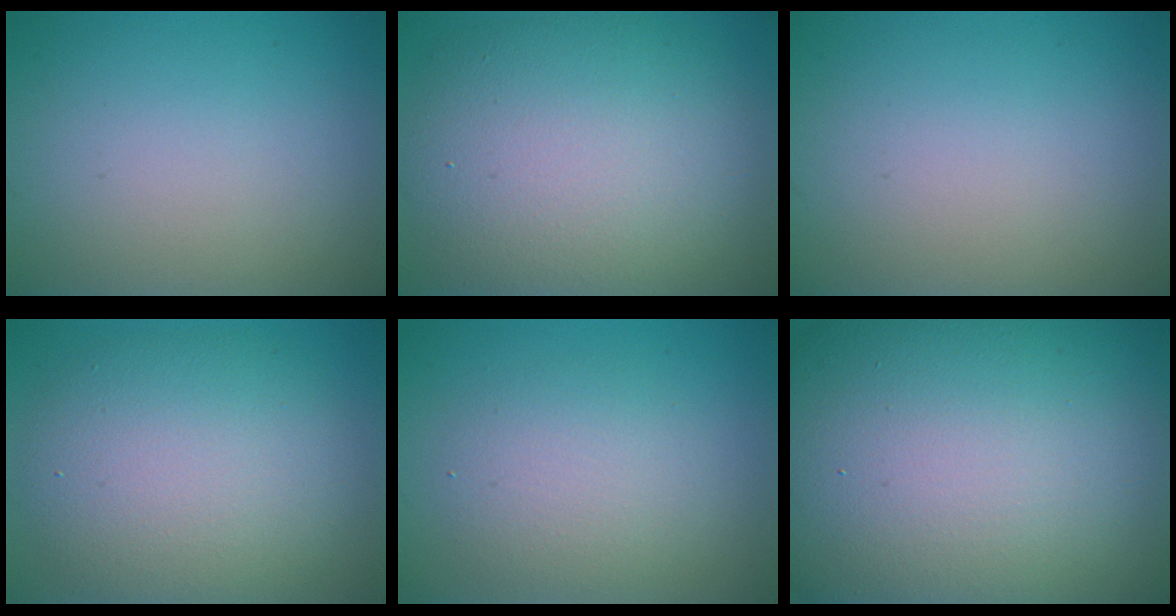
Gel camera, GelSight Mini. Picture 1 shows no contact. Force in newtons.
{"total": 11.6, "press": 11.5, "slide": 1.0}
{"total": 0.0}
{"total": 8.4, "press": 8.4, "slide": 0.5}
{"total": 3.5, "press": 3.5, "slide": 0.2}
{"total": 27.0, "press": 26.9, "slide": 1.7}